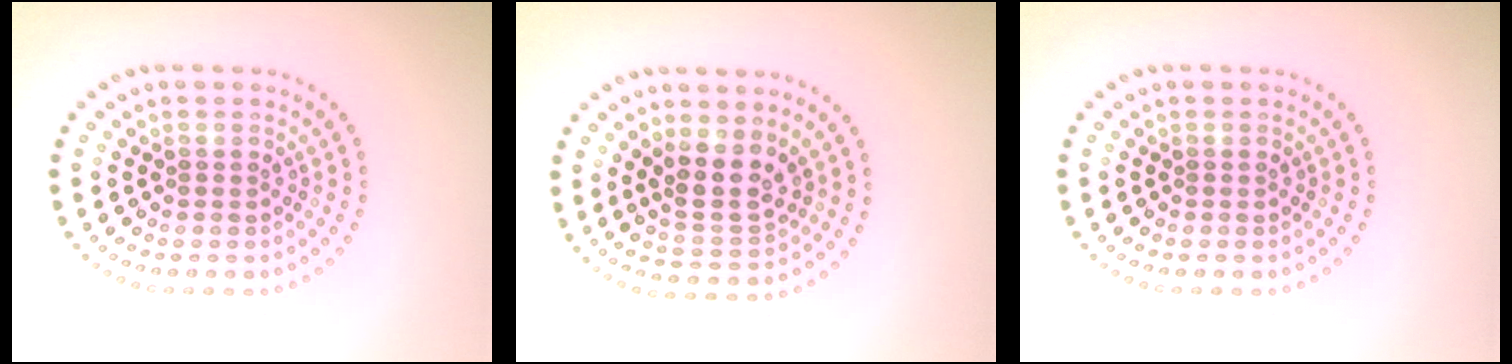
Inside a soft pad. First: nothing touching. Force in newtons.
{"total": 3.5, "press": 3.1, "slide": 1.6}
{"total": 0.0}